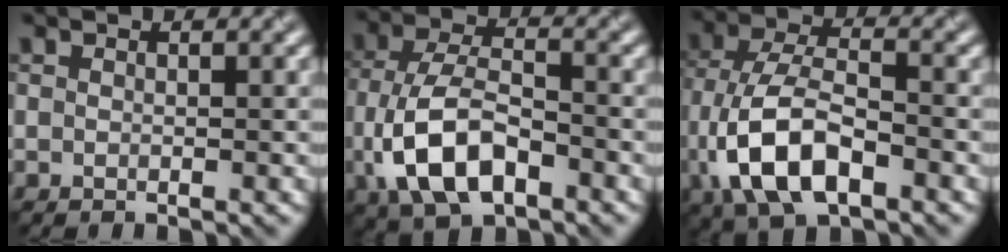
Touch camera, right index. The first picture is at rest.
{"total": 8.2, "force": [-2.9, 4.5, 6.3], "torque": [-0.135, 0.005, -0.060]}
{"total": 9.2, "force": [-3.0, 4.8, 7.2], "torque": [-0.157, 0.004, -0.064]}